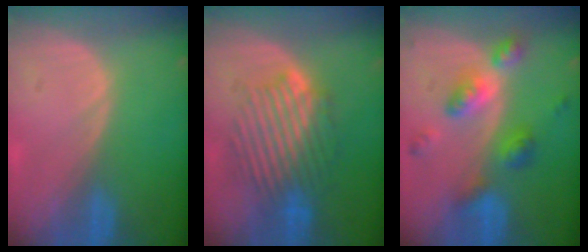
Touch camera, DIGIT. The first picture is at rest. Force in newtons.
{"total": 8.9, "press": 8.6, "slide": 2.3}
{"total": 7.2, "press": 7.2, "slide": 0.6}